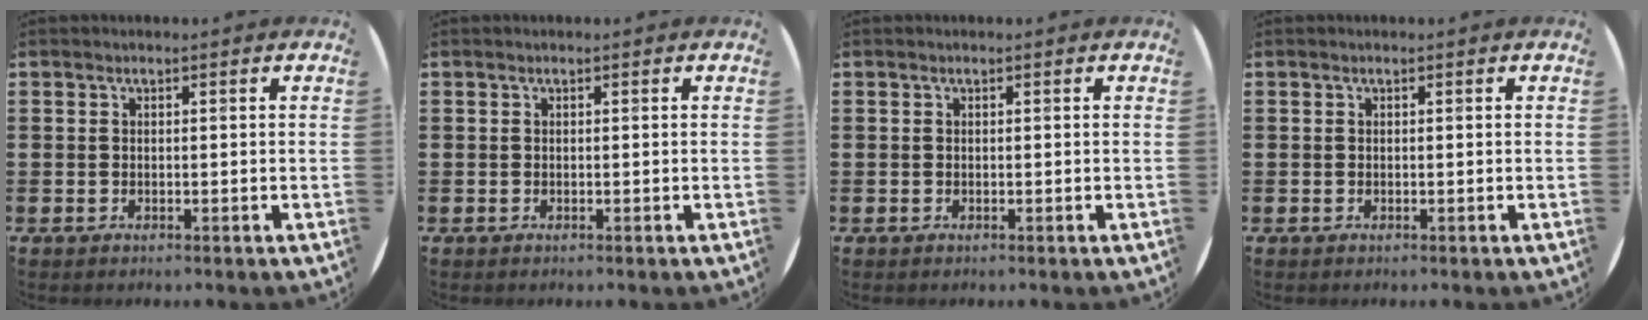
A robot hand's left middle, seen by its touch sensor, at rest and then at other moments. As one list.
[{"total": 0.0}, {"total": 0.0}, {"total": 0.0}]